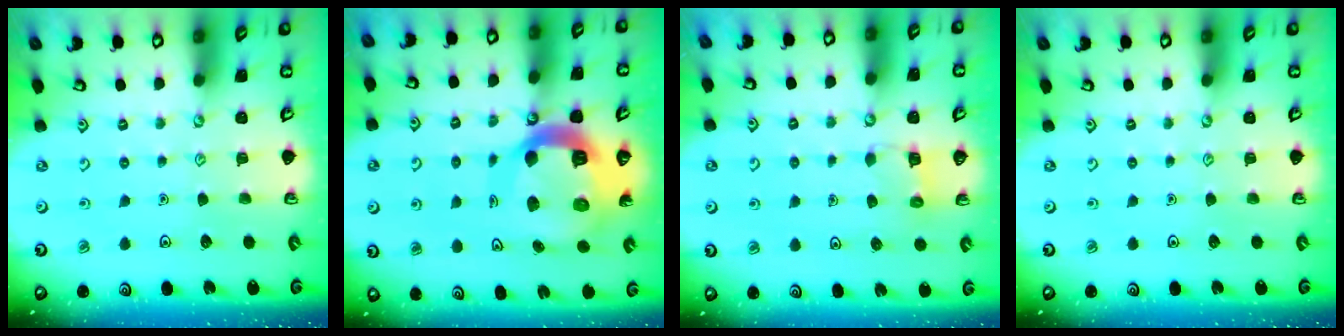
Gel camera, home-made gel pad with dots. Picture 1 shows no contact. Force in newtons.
{"total": 16.4, "press": 16.3, "slide": 1.8}
{"total": 3.7, "press": 3.7, "slide": 0.2}
{"total": 0.0}